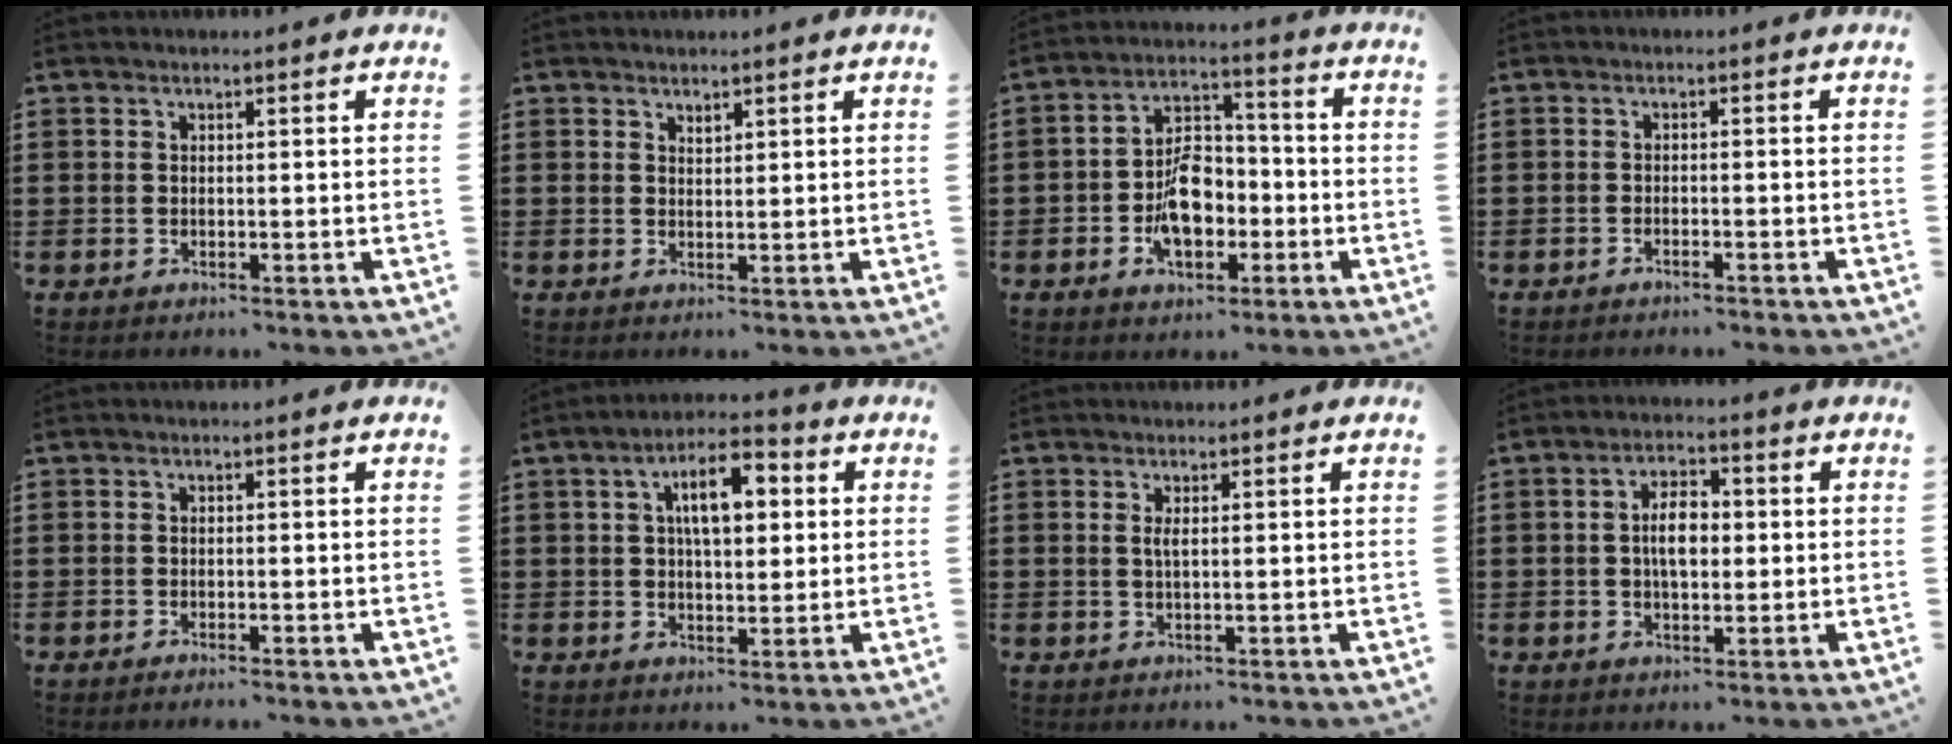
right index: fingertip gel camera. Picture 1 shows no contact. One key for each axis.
{"total": 1.0, "fx": 1.0, "fy": 0.3, "fz": 0.1, "tx": -0.003, "ty": 0.000, "tz": 0.019}
{"total": 8.4, "fx": -2.3, "fy": 5.0, "fz": 6.4, "tx": -0.121, "ty": 0.009, "tz": -0.043}
{"total": 1.3, "fx": -1.3, "fy": 0.0, "fz": 0.2, "tx": -0.007, "ty": -0.001, "tz": -0.026}
{"total": 0.7, "fx": -0.6, "fy": 0.0, "fz": 0.3, "tx": -0.008, "ty": -0.003, "tz": -0.012}
{"total": 7.9, "fx": 1.9, "fy": 3.4, "fz": 6.9, "tx": -0.116, "ty": 0.006, "tz": 0.023}
{"total": 1.3, "fx": 0.3, "fy": 0.2, "fz": 1.3, "tx": -0.027, "ty": 0.001, "tz": 0.005}
{"total": 5.1, "fx": 0.1, "fy": 2.4, "fz": 4.4, "tx": -0.080, "ty": 0.006, "tz": -0.003}